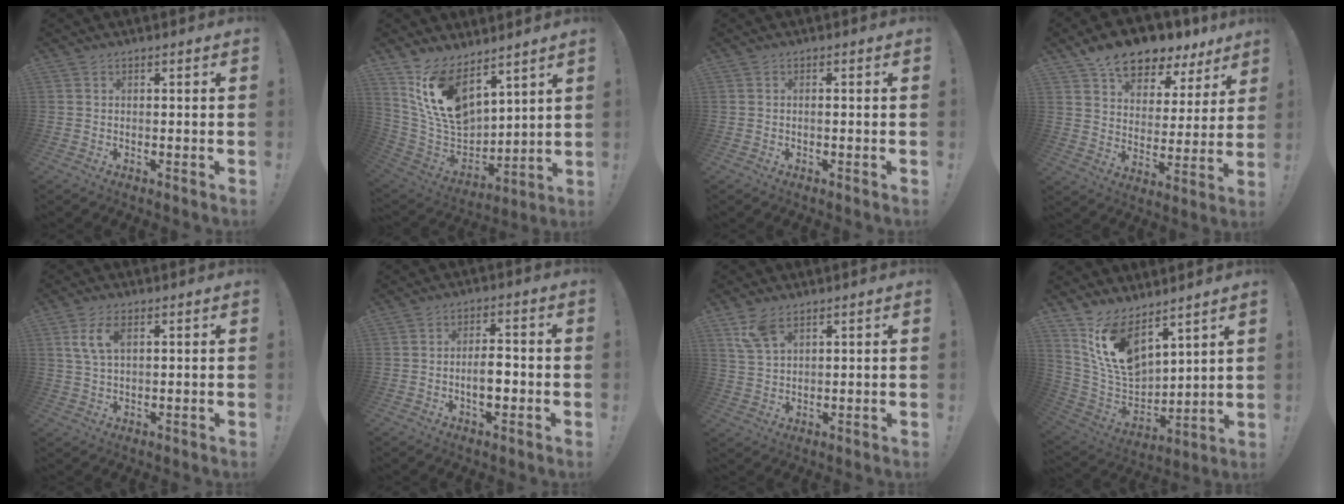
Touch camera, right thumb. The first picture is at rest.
{"total": 16.4, "force": [9.5, 9.8, 9.1], "torque": [-0.179, -0.058, 0.187]}
{"total": 0.7, "force": [-0.4, 0.0, 0.6], "torque": [-0.017, 0.002, -0.006]}
{"total": 12.7, "force": [10.4, 5.7, 4.5], "torque": [-0.086, -0.076, 0.191]}
{"total": 6.7, "force": [2.4, 3.4, 5.3], "torque": [-0.102, 0.001, 0.042]}
{"total": 5.9, "force": [-1.7, 2.9, 4.9], "torque": [-0.071, 0.003, -0.035]}
{"total": 6.8, "force": [4.3, 3.2, 4.1], "torque": [-0.079, -0.015, 0.084]}
{"total": 15.0, "force": [9.3, 8.6, 8.0], "torque": [-0.161, -0.063, 0.183]}